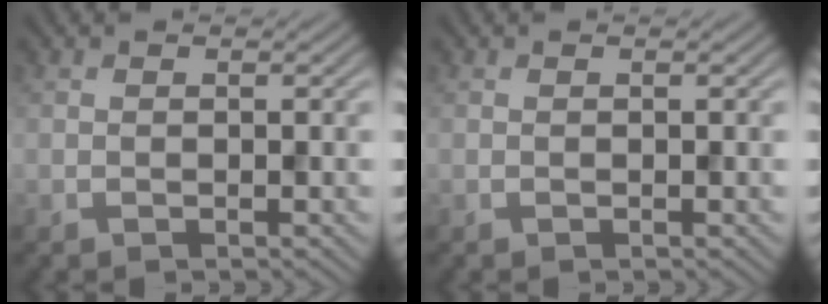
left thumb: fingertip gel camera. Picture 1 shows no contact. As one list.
[{"total": 0.0}]